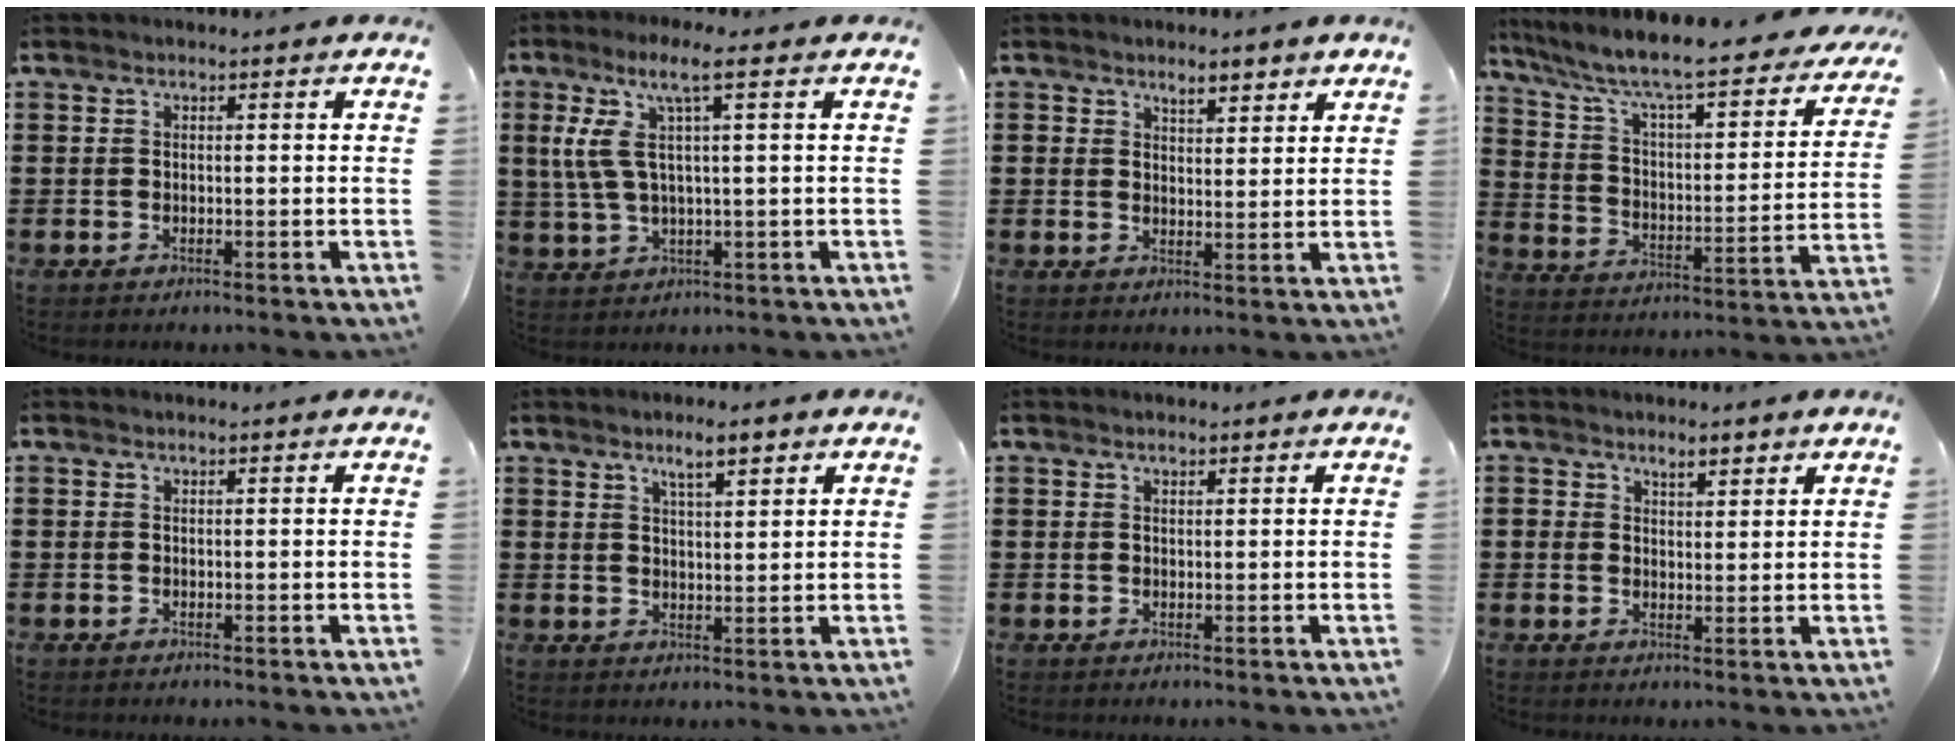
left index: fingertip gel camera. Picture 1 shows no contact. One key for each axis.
{"total": 7.7, "fx": 2.7, "fy": 0.8, "fz": 7.2, "tx": -0.167, "ty": -0.008, "tz": 0.037}
{"total": 4.4, "fx": 3.9, "fy": 1.2, "fz": 1.8, "tx": -0.033, "ty": -0.012, "tz": 0.065}
{"total": 7.5, "fx": 6.1, "fy": 0.6, "fz": 4.4, "tx": -0.110, "ty": -0.053, "tz": 0.094}
{"total": 0.0}
{"total": 4.3, "fx": 2.9, "fy": 0.8, "fz": 3.1, "tx": -0.051, "ty": -0.001, "tz": 0.046}
{"total": 0.8, "fx": 0.7, "fy": 0.3, "fz": 0.4, "tx": -0.009, "ty": 0.002, "tz": 0.012}
{"total": 2.8, "fx": 2.1, "fy": 1.5, "fz": 1.1, "tx": -0.021, "ty": 0.005, "tz": 0.036}